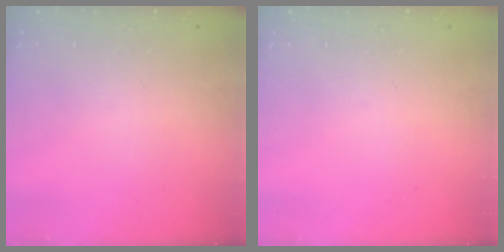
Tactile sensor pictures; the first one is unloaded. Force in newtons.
{"total": 0.0}